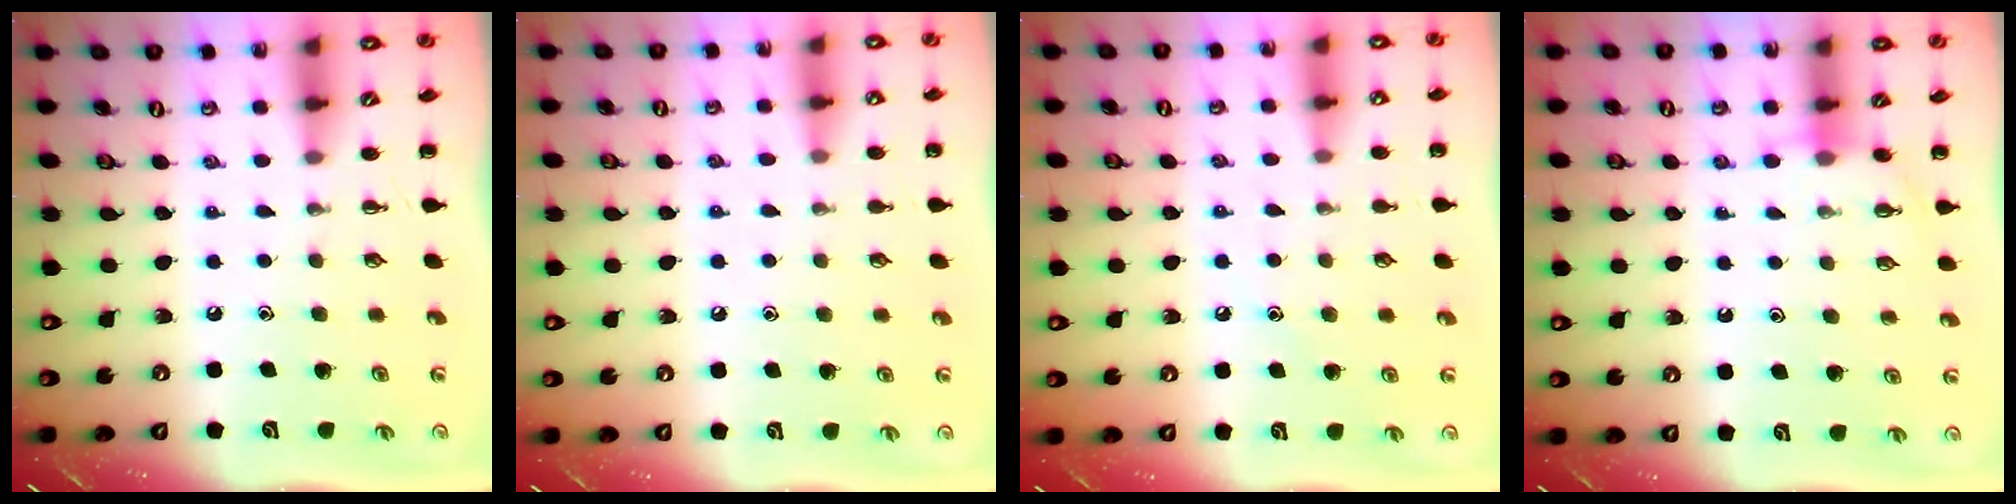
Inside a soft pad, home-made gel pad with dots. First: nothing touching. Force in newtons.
{"total": 5.7, "press": 5.4, "slide": 2.0}
{"total": 7.8, "press": 7.5, "slide": 2.1}
{"total": 5.9, "press": 5.8, "slide": 1.4}